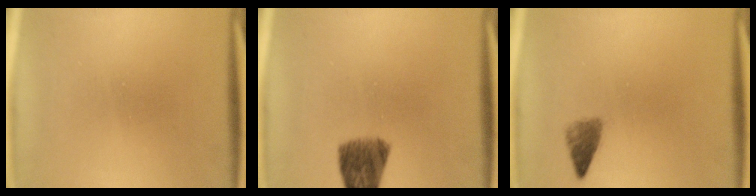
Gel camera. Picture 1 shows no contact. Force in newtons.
{"total": 7.5}
{"total": 2.2}